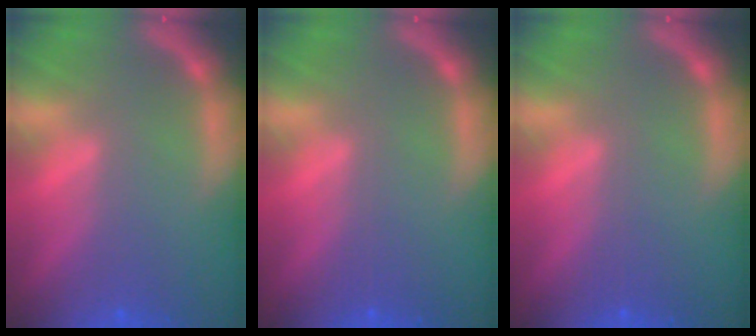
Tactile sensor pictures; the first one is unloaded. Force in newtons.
{"total": 0.0}
{"total": 0.0}